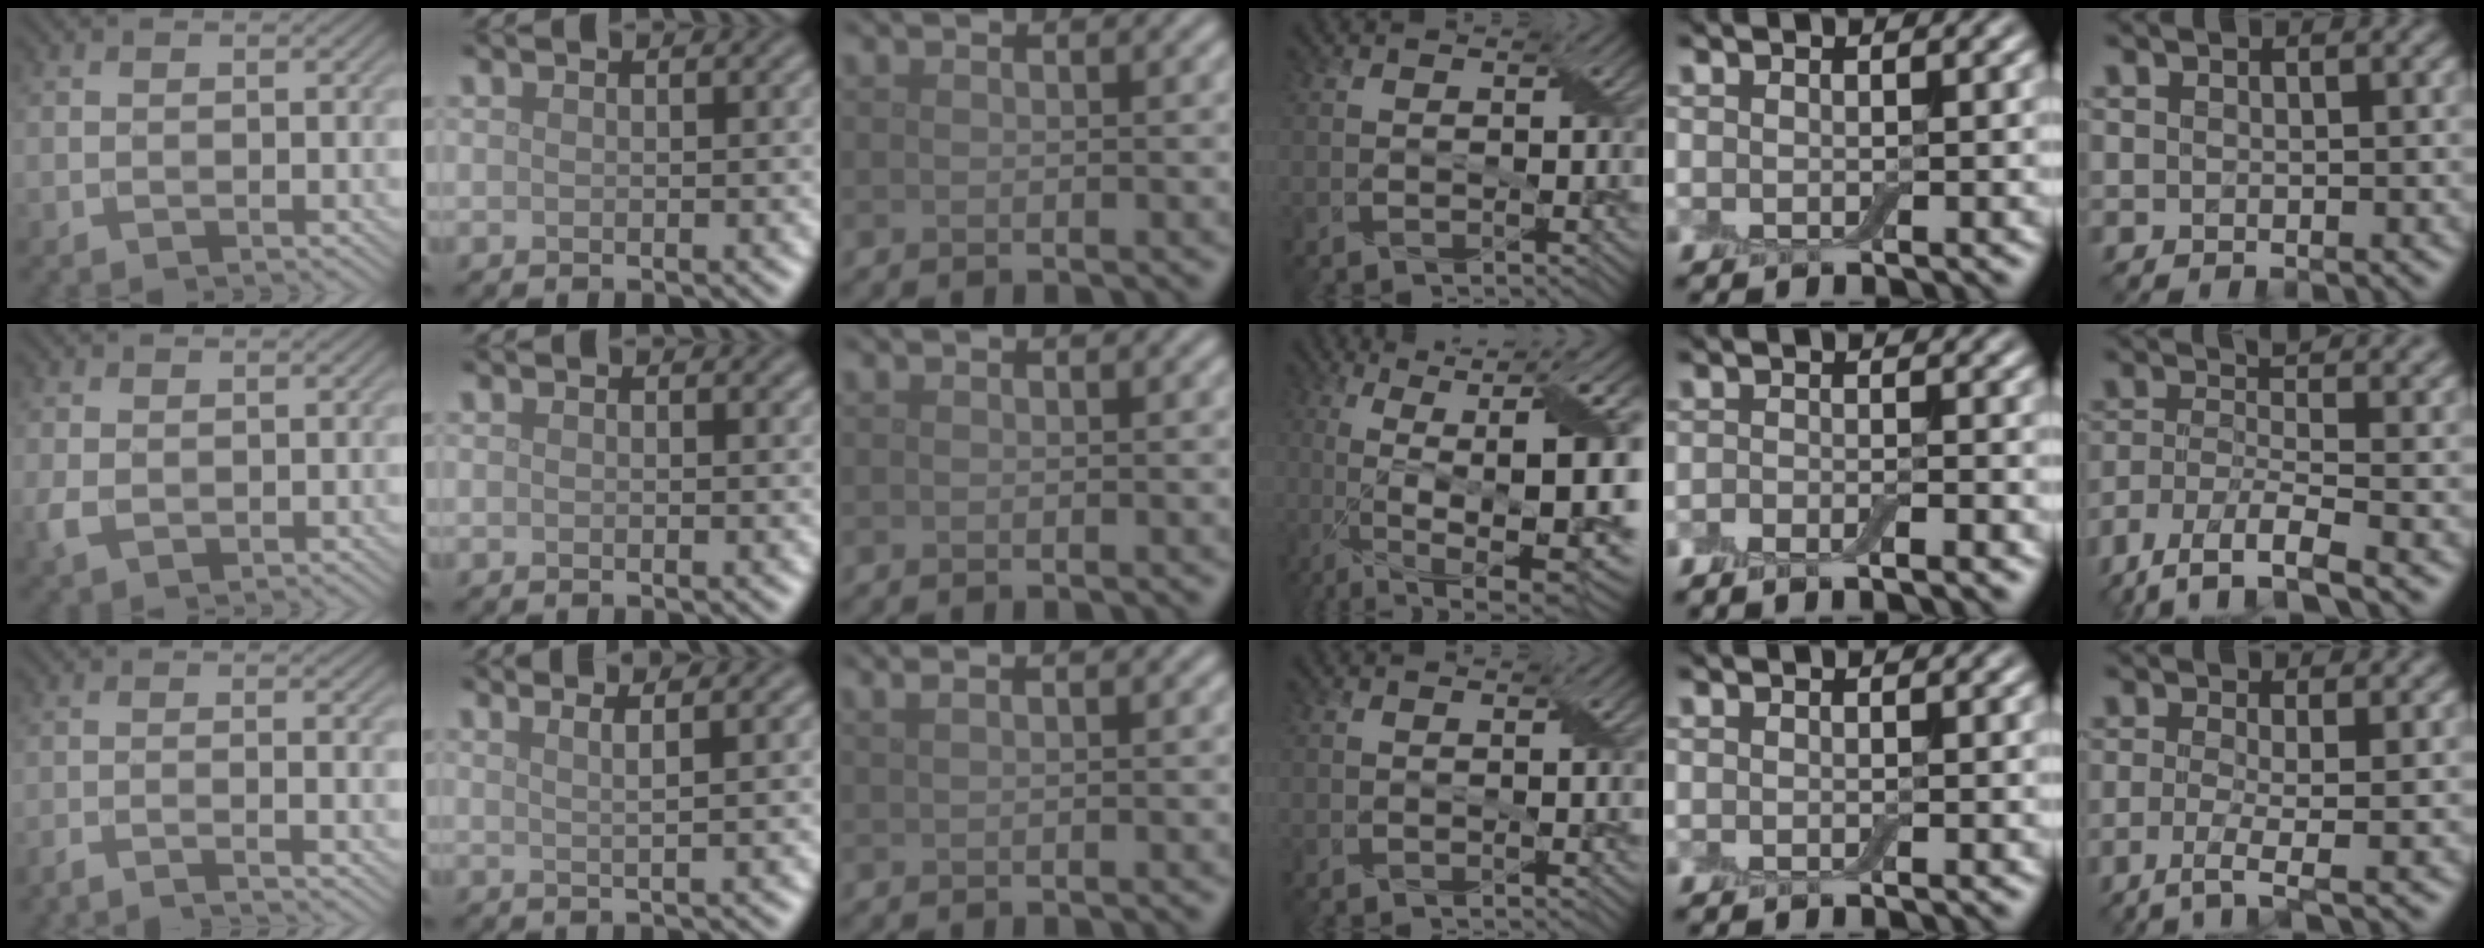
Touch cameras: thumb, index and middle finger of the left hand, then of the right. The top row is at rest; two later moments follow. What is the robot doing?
{"motion": "peel", "object": "bubble wrap"}